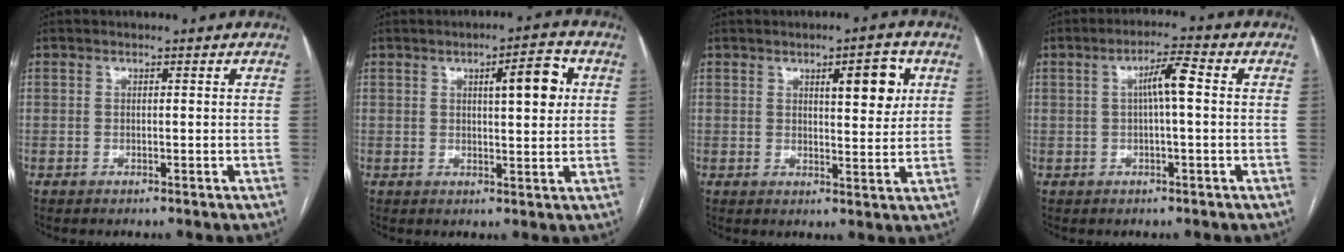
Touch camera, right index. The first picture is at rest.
{"total": 6.5, "force": [1.9, 1.4, 6.1], "torque": [-0.086, 0.007, 0.026]}
{"total": 6.5, "force": [2.5, 1.8, 5.7], "torque": [-0.078, 0.001, 0.034]}
{"total": 4.8, "force": [0.5, 0.4, 4.8], "torque": [-0.084, 0.013, 0.007]}